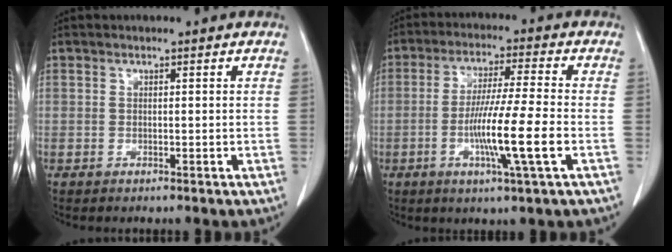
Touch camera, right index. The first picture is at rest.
{"total": 10.7, "force": [-2.9, -0.7, 10.3], "torque": [-0.192, -0.014, -0.056]}